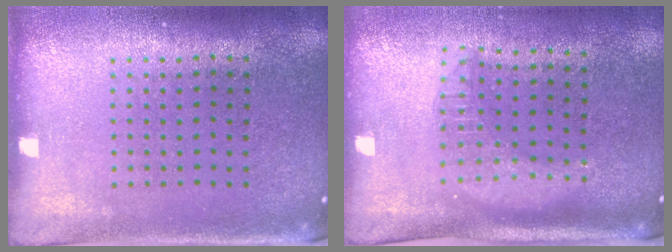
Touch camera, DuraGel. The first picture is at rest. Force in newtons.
{"total": 1.8, "press": 1.6, "slide": 1.0}